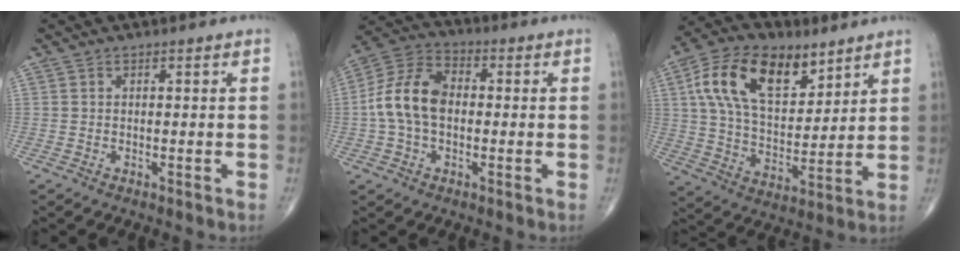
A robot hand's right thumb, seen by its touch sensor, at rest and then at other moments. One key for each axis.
{"total": 11.9, "fx": -0.4, "fy": 7.9, "fz": 8.8, "tx": -0.168, "ty": 0.033, "tz": -0.017}
{"total": 19.2, "fx": 8.9, "fy": 10.7, "fz": 13.3, "tx": -0.211, "ty": -0.023, "tz": 0.161}